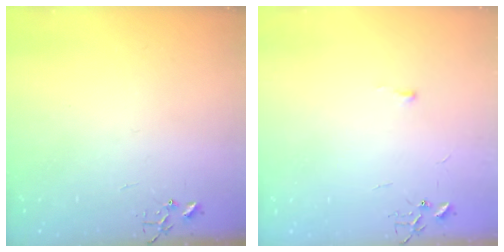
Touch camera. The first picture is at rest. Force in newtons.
{"total": 3.0, "press": 2.9, "slide": 0.4}